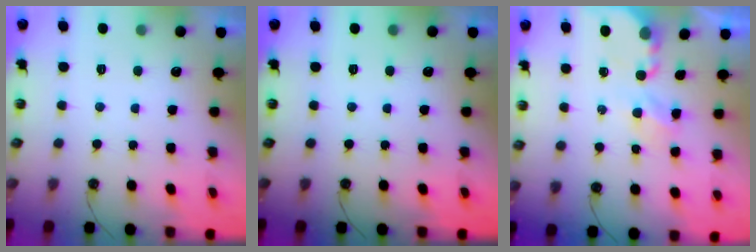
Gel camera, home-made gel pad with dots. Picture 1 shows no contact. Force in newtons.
{"total": 0.0}
{"total": 3.5, "press": 3.5, "slide": 0.3}